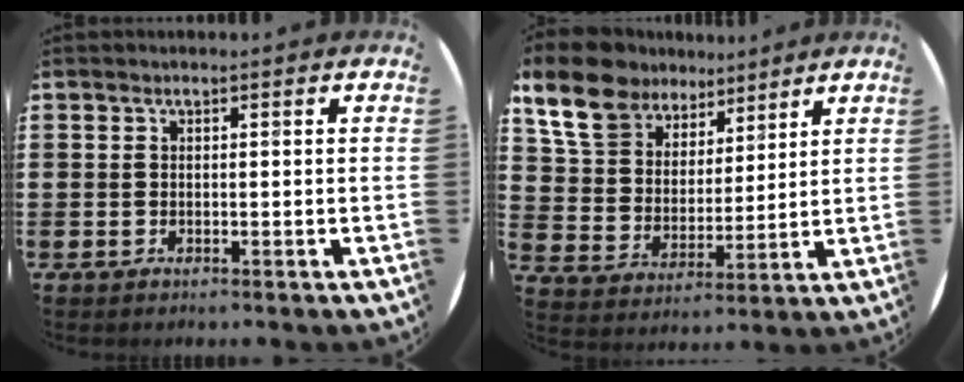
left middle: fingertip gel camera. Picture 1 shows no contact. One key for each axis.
{"total": 11.2, "fx": 8.9, "fy": 6.2, "fz": 3.0, "tx": -0.108, "ty": -0.028, "tz": 0.171}